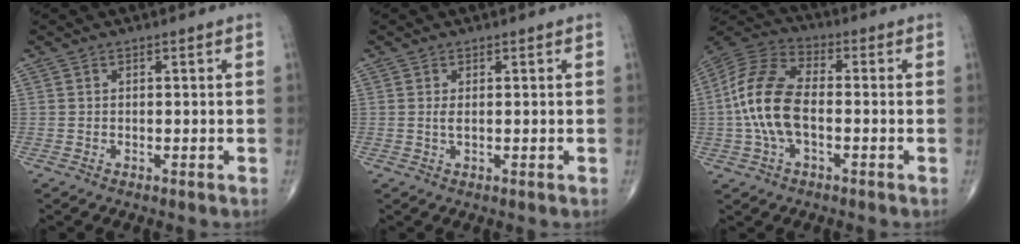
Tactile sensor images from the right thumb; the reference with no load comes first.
{"total": 1.0, "force": [0.2, 0.2, 1.0], "torque": [-0.025, -0.003, 0.005]}
{"total": 13.6, "force": [-1.5, 7.2, 11.5], "torque": [-0.248, 0.033, -0.034]}